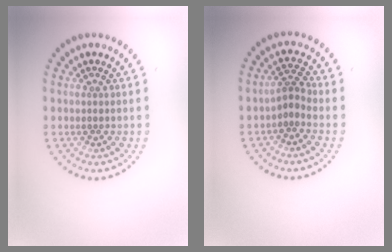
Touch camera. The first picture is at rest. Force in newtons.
{"total": 1.9, "press": 1.2, "slide": 1.4}